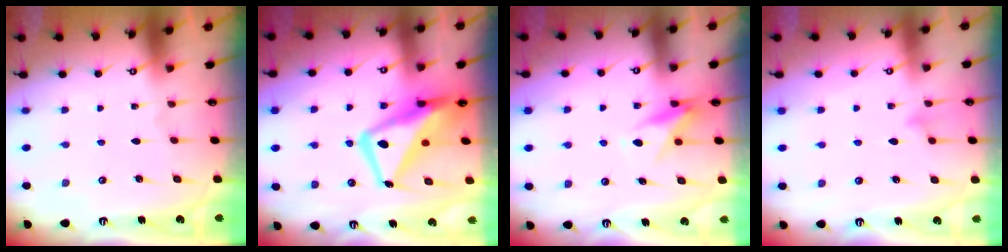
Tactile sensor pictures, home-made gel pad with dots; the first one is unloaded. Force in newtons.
{"total": 16.5, "press": 16.4, "slide": 1.7}
{"total": 8.3, "press": 8.3, "slide": 1.1}
{"total": 5.9, "press": 5.9, "slide": 0.6}